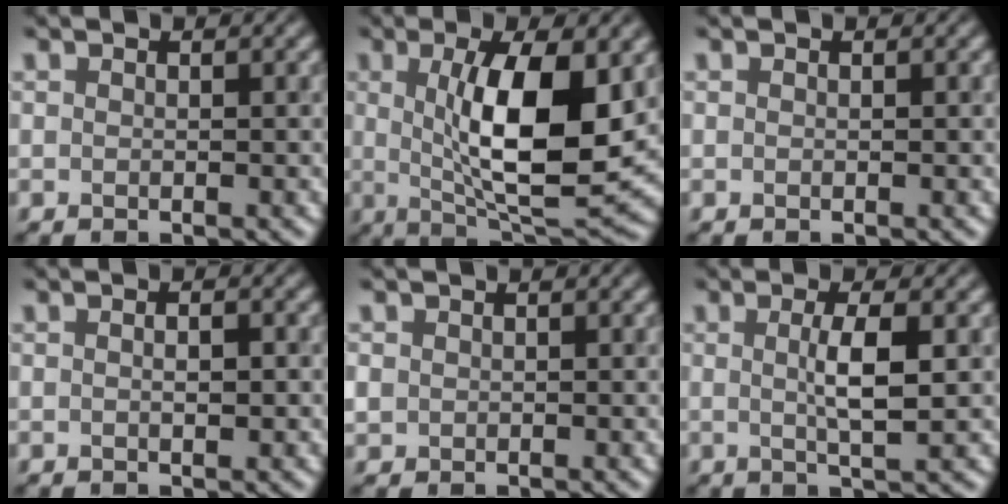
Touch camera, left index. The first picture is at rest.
{"total": 10.4, "force": [1.2, 3.4, 9.8], "torque": [-0.157, -0.011, 0.026]}
{"total": 0.0}
{"total": 1.5, "force": [0.1, 0.5, 1.4], "torque": [-0.014, -0.008, 0.000]}
{"total": 1.0, "force": [0.1, 0.9, 0.2], "torque": [0.000, 0.000, 0.001]}
{"total": 3.7, "force": [0.3, 0.7, 3.6], "torque": [-0.064, 0.003, 0.004]}